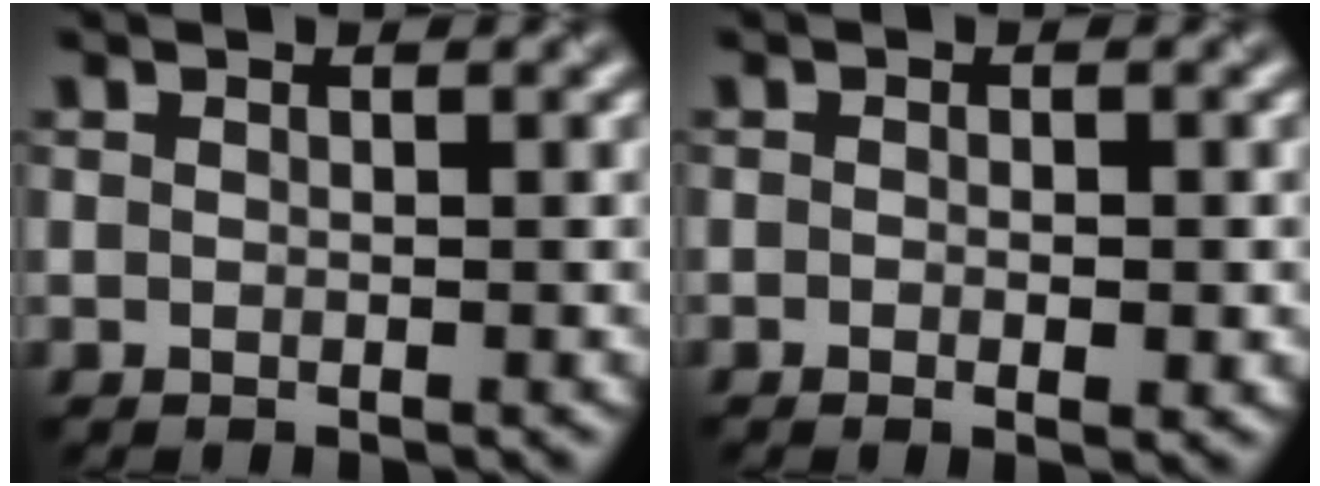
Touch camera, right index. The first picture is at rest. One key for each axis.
{"total": 1.1, "fx": -0.5, "fy": 0.3, "fz": 1.0, "tx": -0.017, "ty": -0.002, "tz": -0.006}